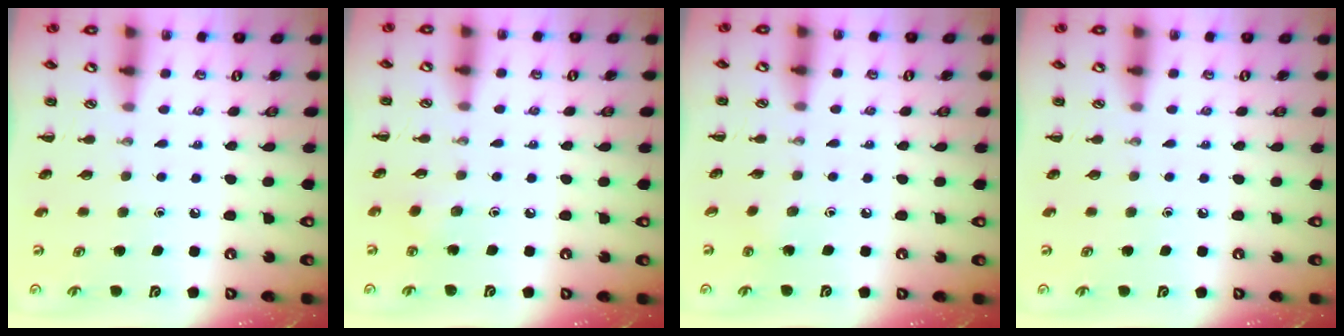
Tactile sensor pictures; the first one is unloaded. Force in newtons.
{"total": 1.8, "press": 1.7, "slide": 0.6}
{"total": 3.9, "press": 3.7, "slide": 1.0}
{"total": 0.0}